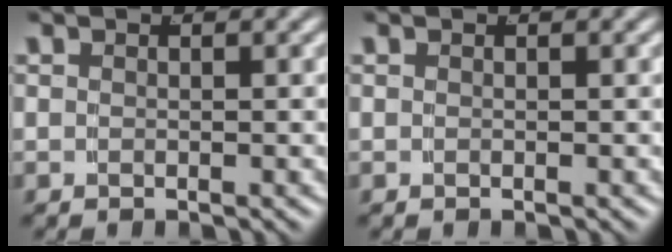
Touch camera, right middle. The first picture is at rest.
{"total": 0.0}